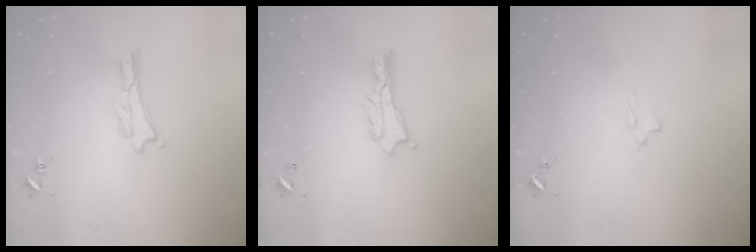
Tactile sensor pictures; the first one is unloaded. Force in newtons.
{"total": 1.8, "press": 1.7, "slide": 0.2}
{"total": 2.0, "press": 2.0, "slide": 0.4}